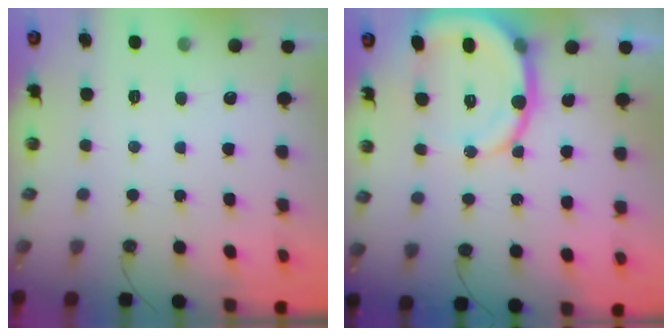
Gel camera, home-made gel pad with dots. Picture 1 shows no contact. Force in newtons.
{"total": 12.0, "press": 11.8, "slide": 2.2}